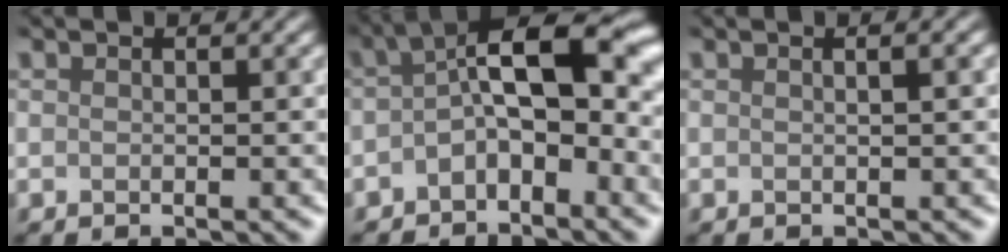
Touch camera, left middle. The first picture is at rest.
{"total": 5.8, "force": [-0.9, 1.8, 5.5], "torque": [-0.101, 0.027, -0.019]}
{"total": 2.5, "force": [0.8, 1.3, 1.9], "torque": [0.001, 0.014, -0.014]}